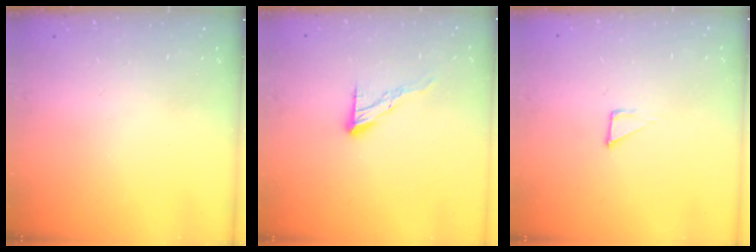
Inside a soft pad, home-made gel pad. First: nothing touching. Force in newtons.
{"total": 8.7, "press": 8.7, "slide": 0.7}
{"total": 2.3, "press": 2.3, "slide": 0.1}